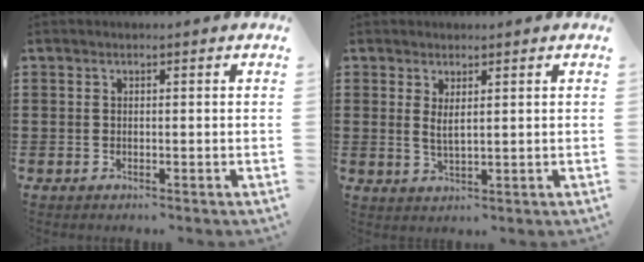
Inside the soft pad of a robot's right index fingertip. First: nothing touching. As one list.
[{"total": 2.3, "force": [1.2, 0.5, 1.9], "torque": [-0.040, 0.001, 0.021]}]